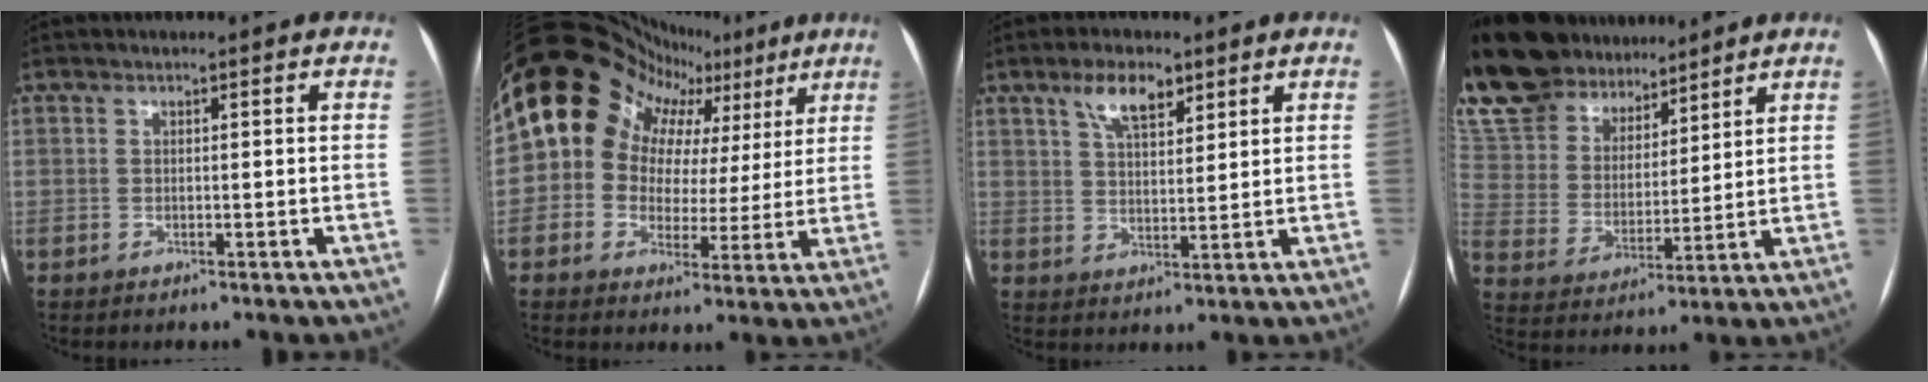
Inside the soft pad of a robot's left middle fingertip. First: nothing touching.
{"total": 16.6, "force": [8.3, 12.7, 6.6], "torque": [-0.086, 0.058, 0.103]}
{"total": 6.2, "force": [4.0, 2.3, 4.2], "torque": [-0.082, 0.008, 0.072]}
{"total": 21.6, "force": [18.6, 8.2, 7.1], "torque": [-0.168, 0.031, 0.331]}